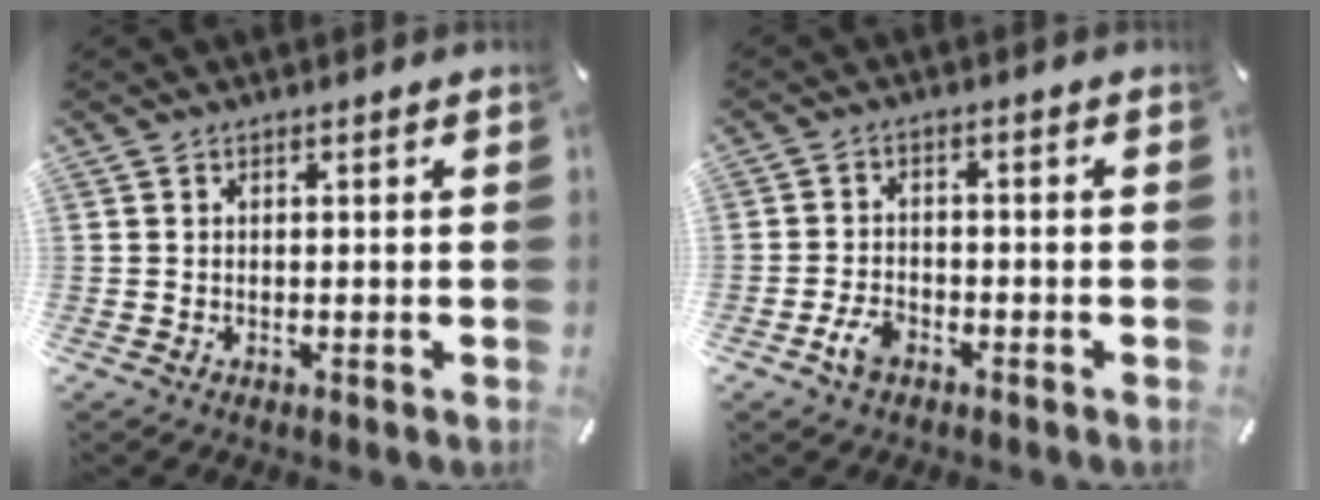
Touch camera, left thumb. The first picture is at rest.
{"total": 4.4, "force": [-2.5, 2.6, 2.5], "torque": [-0.058, 0.008, -0.049]}